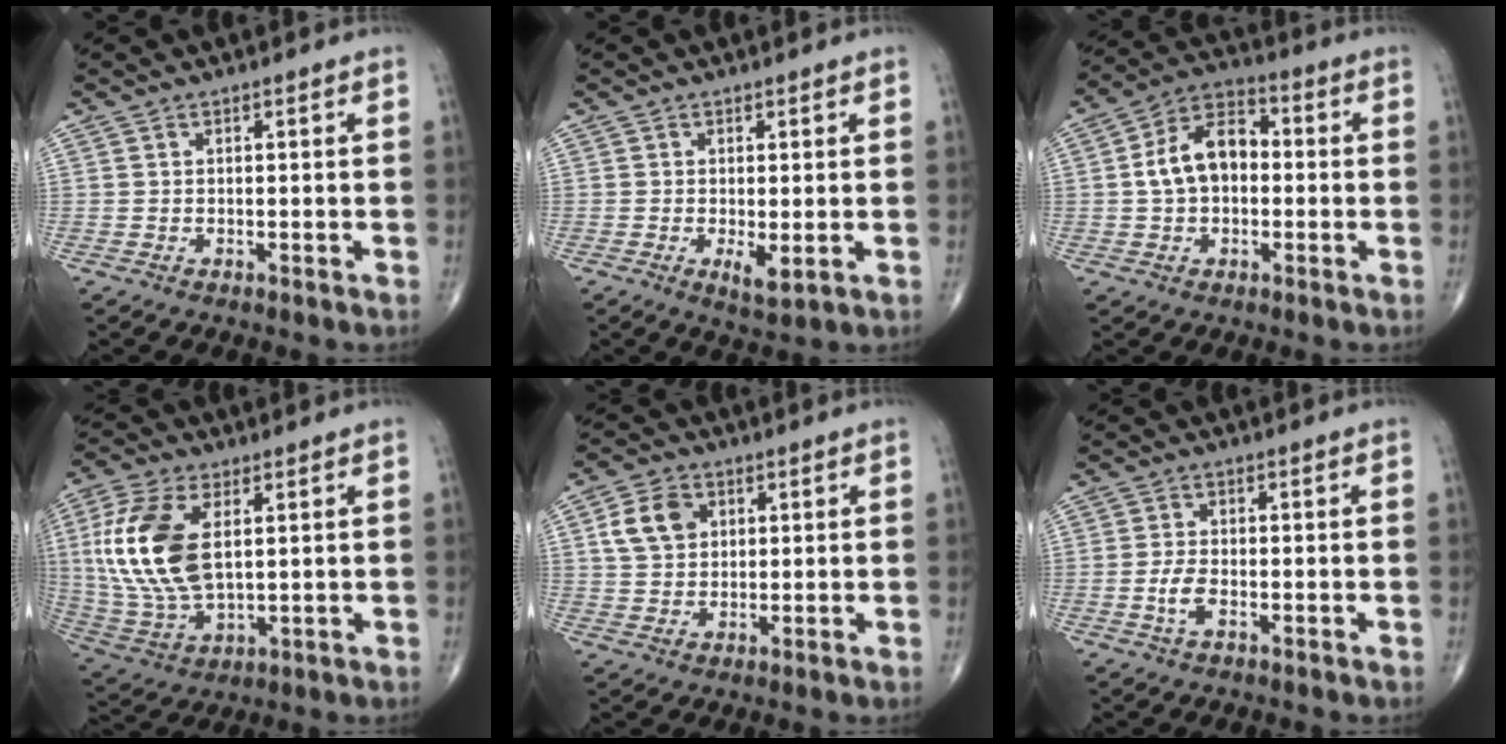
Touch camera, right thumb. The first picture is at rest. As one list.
[{"total": 3.2, "force": [-0.5, 1.1, 3.0], "torque": [-0.049, -0.010, -0.004]}, {"total": 11.0, "force": [0.2, 7.4, 8.2], "torque": [-0.133, 0.031, -0.008]}, {"total": 17.8, "force": [3.4, 9.5, 14.6], "torque": [-0.319, -0.012, 0.069]}, {"total": 7.2, "force": [2.2, 5.5, 4.2], "torque": [-0.061, 0.000, 0.040]}, {"total": 3.3, "force": [-1.1, 1.5, 2.7], "torque": [-0.060, 0.006, -0.021]}]